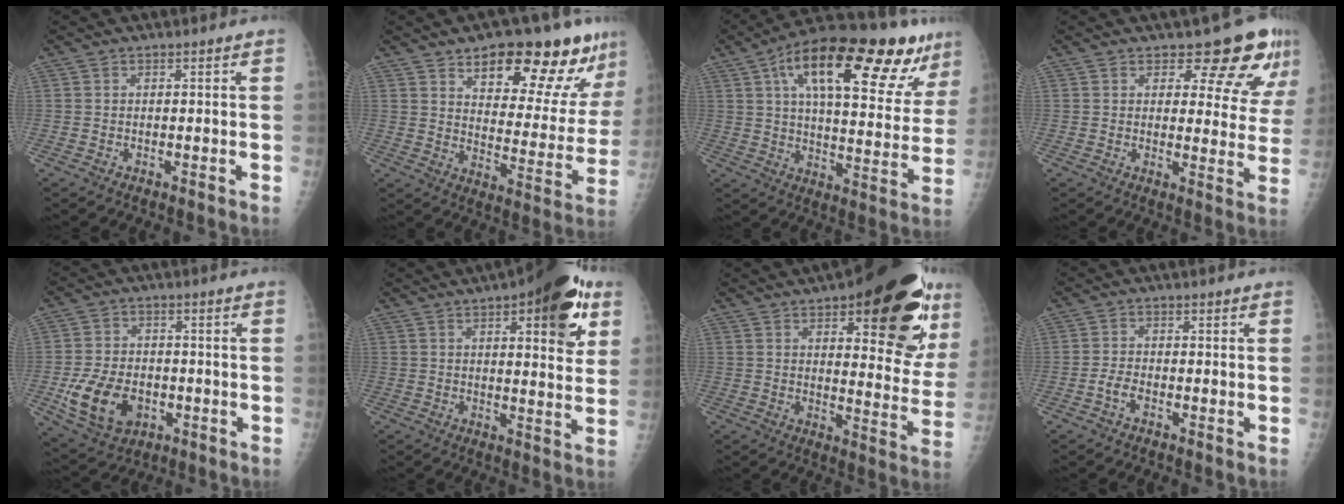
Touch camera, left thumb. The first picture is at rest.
{"total": 20.3, "force": [13.2, 7.5, 13.5], "torque": [-0.134, -0.063, 0.192]}
{"total": 27.5, "force": [14.4, 9.8, 21.2], "torque": [-0.285, 0.000, 0.219]}
{"total": 11.1, "force": [8.9, 4.7, 4.8], "torque": [-0.016, -0.060, 0.090]}
{"total": 12.3, "force": [-3.2, 8.8, 7.9], "torque": [-0.129, 0.005, -0.045]}
{"total": 16.6, "force": [7.5, 5.9, 13.5], "torque": [-0.144, -0.018, 0.092]}
{"total": 25.8, "force": [13.4, 9.3, 20.0], "torque": [-0.226, -0.040, 0.178]}
{"total": 2.5, "force": [-1.2, 1.4, 1.7], "torque": [-0.033, 0.007, -0.027]}